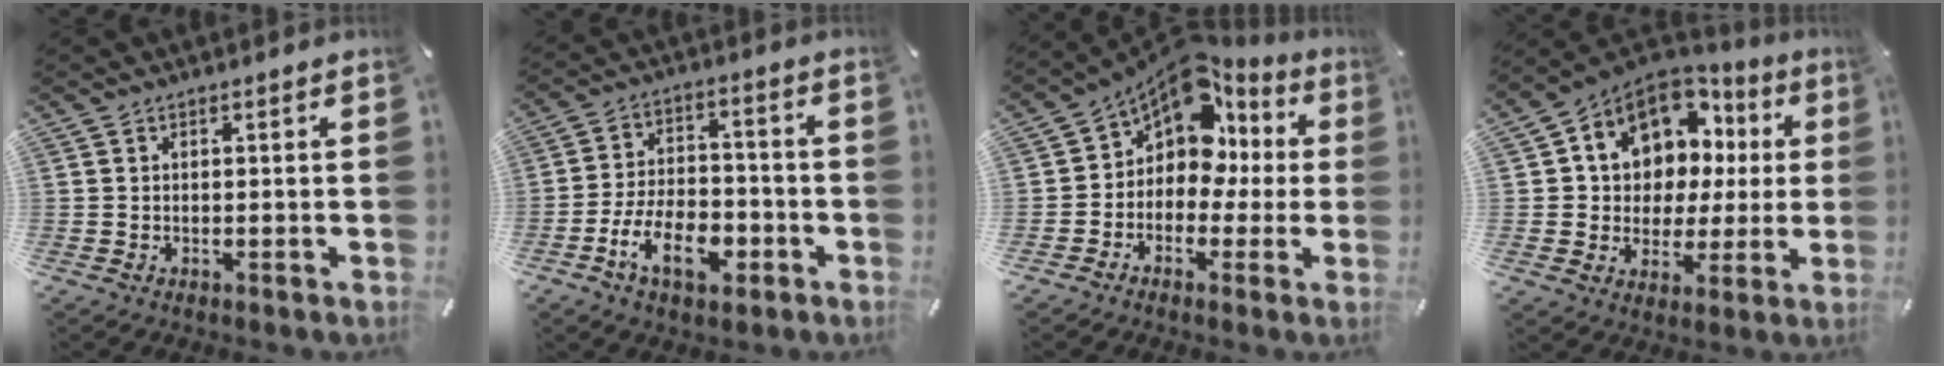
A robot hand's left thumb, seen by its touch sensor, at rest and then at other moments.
{"total": 13.1, "force": [-6.1, 7.7, 8.7], "torque": [-0.172, 0.028, -0.106]}
{"total": 11.8, "force": [6.2, 7.8, 6.3], "torque": [-0.128, -0.050, 0.110]}
{"total": 10.7, "force": [5.6, 8.6, 3.3], "torque": [-0.075, -0.048, 0.108]}